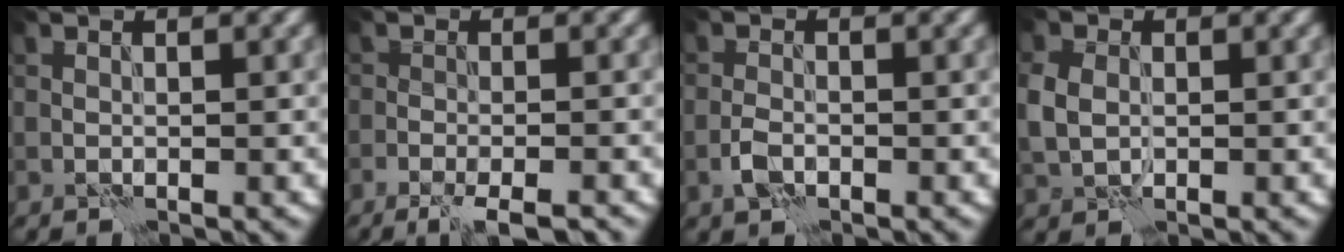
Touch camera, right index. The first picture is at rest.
{"total": 5.1, "force": [-3.8, 1.2, 3.2], "torque": [-0.048, -0.006, -0.053]}
{"total": 1.8, "force": [-0.9, 1.0, 1.2], "torque": [-0.024, 0.003, -0.022]}
{"total": 3.3, "force": [0.1, 2.5, 2.1], "torque": [-0.056, 0.002, 0.002]}